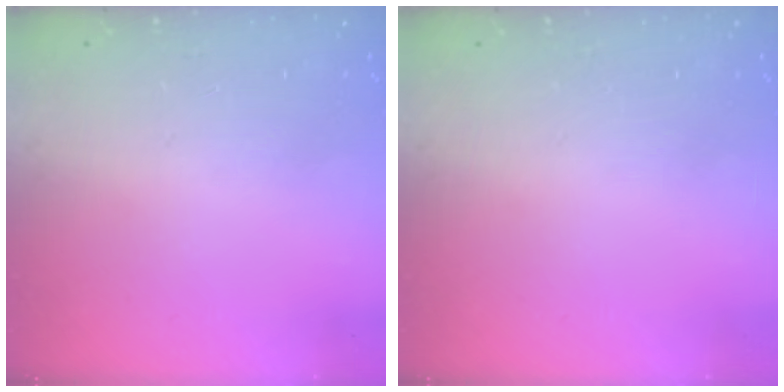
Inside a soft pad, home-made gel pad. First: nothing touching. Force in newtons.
{"total": 0.0}